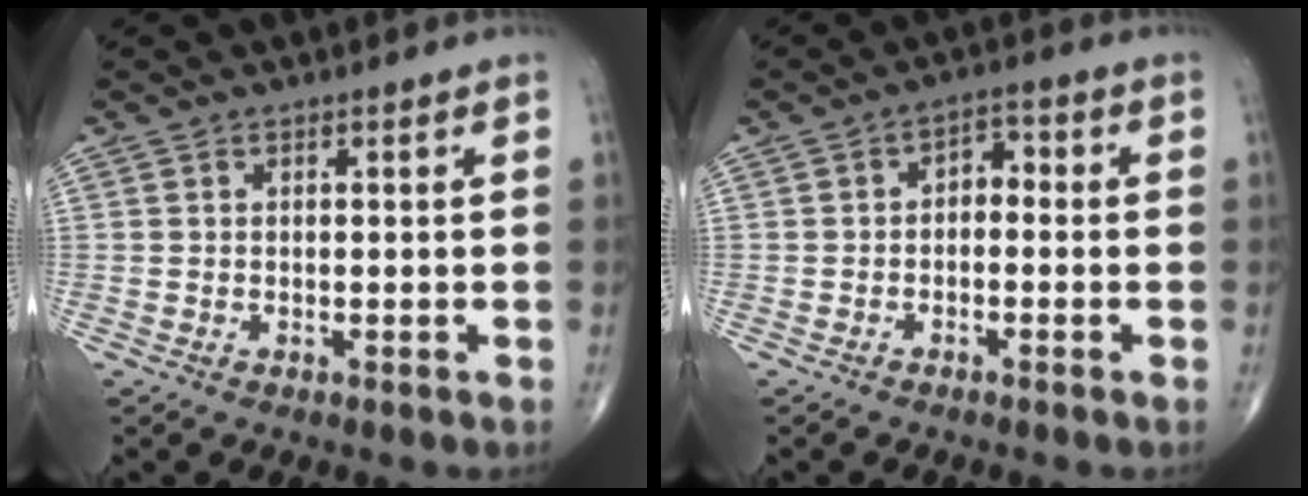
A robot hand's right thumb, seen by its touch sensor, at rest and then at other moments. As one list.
[{"total": 3.6, "force": [-0.5, 2.4, 2.7], "torque": [-0.025, 0.022, -0.019]}]